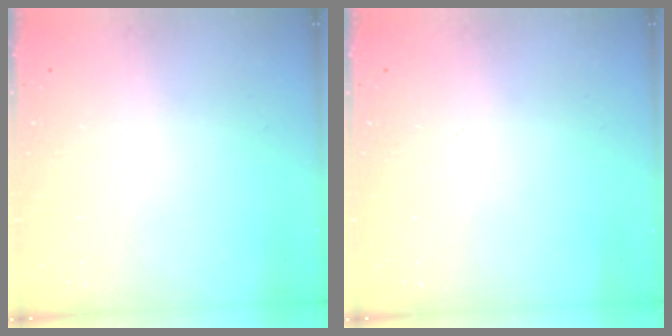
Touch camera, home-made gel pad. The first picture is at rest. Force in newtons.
{"total": 0.0}